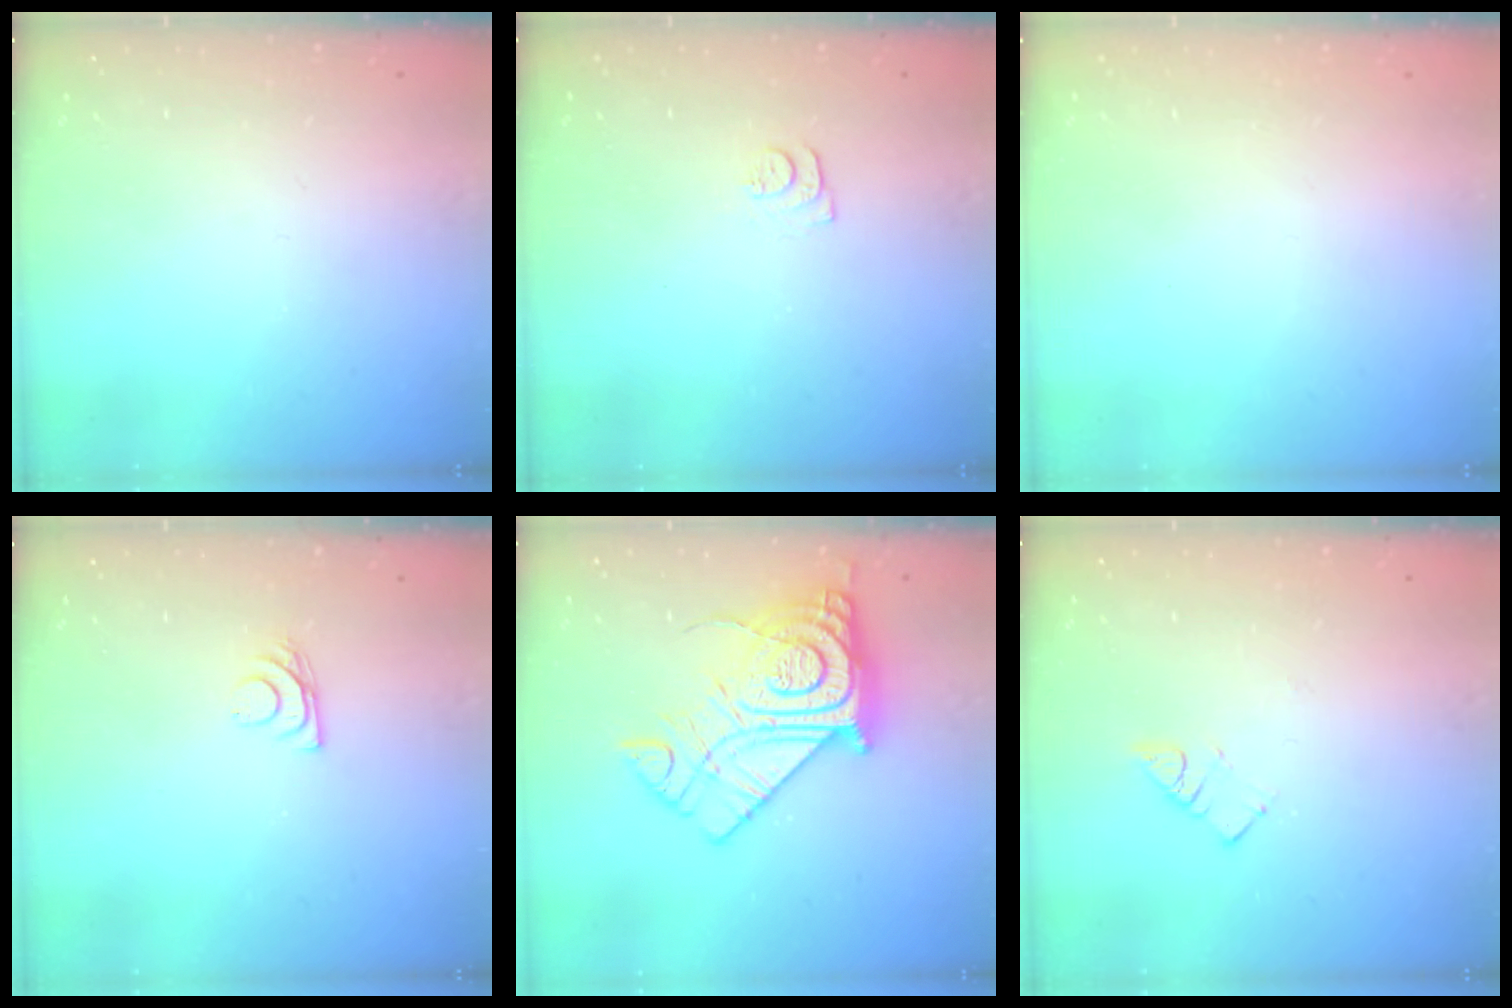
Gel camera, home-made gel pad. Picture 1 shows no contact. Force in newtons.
{"total": 5.2, "press": 5.2, "slide": 0.7}
{"total": 1.7, "press": 1.7, "slide": 0.1}
{"total": 7.2, "press": 7.2, "slide": 0.6}
{"total": 21.8, "press": 21.8, "slide": 2.0}
{"total": 3.6, "press": 3.6, "slide": 0.4}